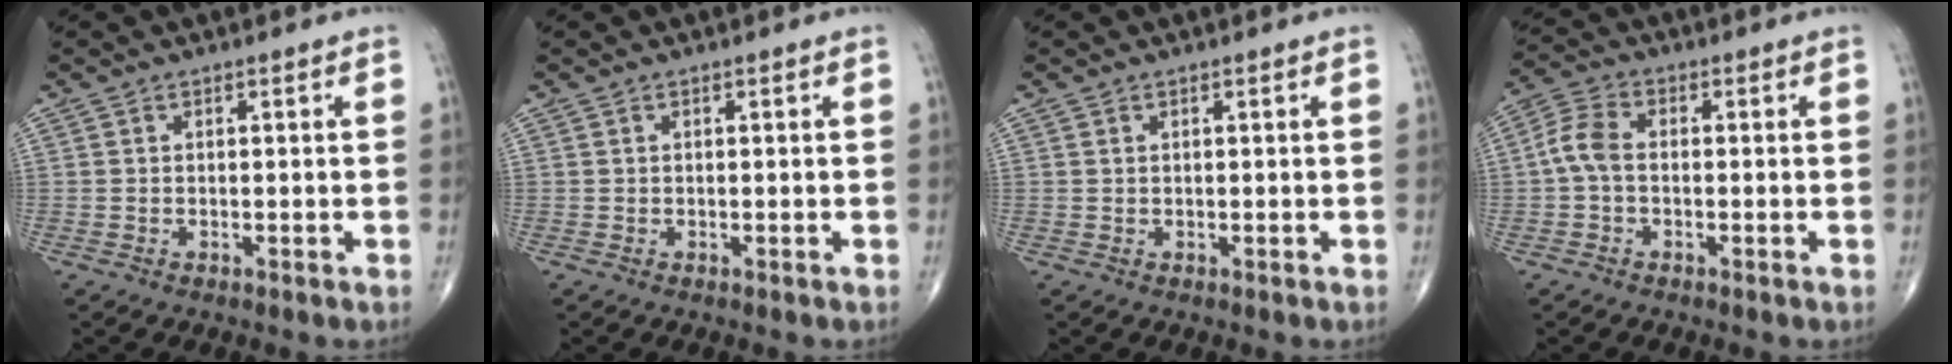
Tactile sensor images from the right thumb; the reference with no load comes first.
{"total": 0.0}
{"total": 0.0}
{"total": 5.4, "force": [-0.5, 3.3, 4.2], "torque": [-0.090, 0.015, -0.021]}